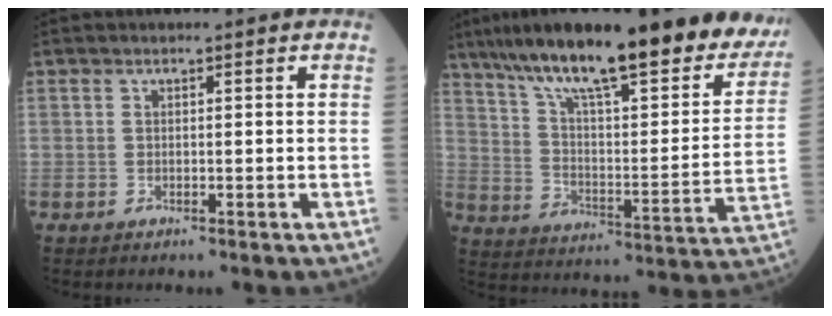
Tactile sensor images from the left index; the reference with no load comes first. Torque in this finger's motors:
{"motor_torque": [0.99, -1.14, 1.05, 0.21]}